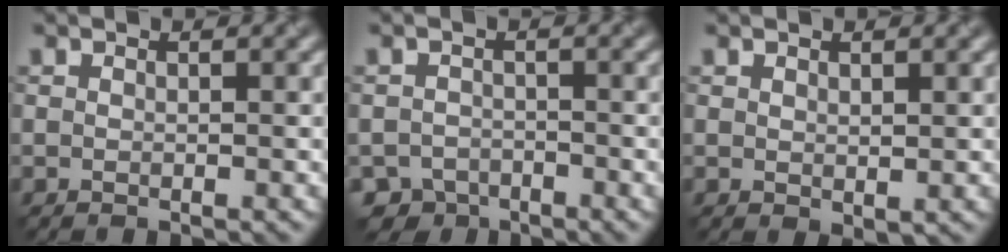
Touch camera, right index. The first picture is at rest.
{"total": 3.3, "force": [-2.7, 1.9, 0.3], "torque": [0.009, -0.003, -0.048]}
{"total": 0.9, "force": [0.6, 0.4, 0.5], "torque": [-0.009, -0.004, 0.016]}